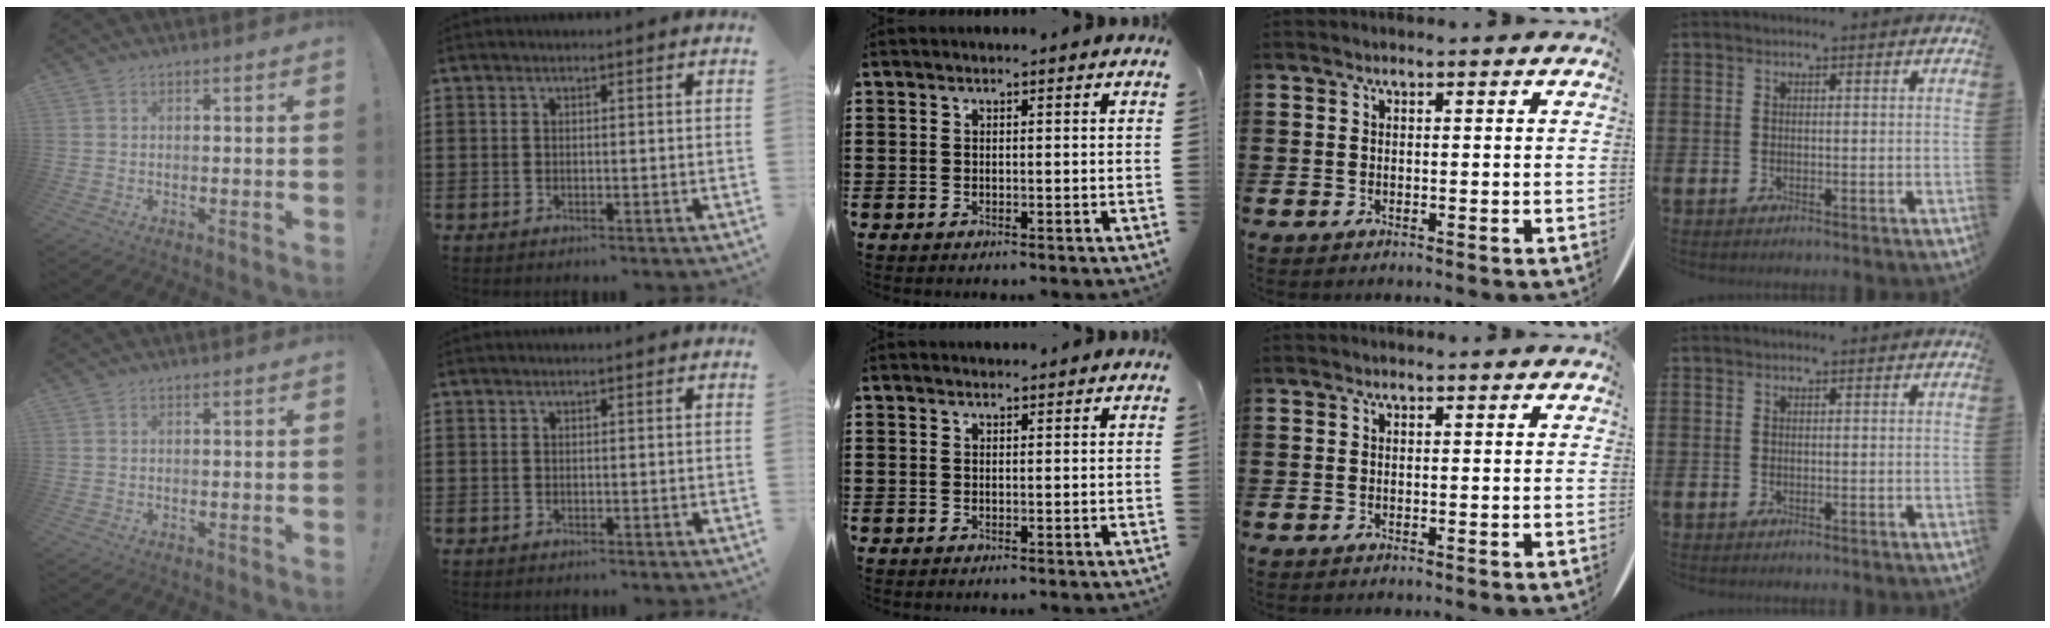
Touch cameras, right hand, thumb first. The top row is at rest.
{}